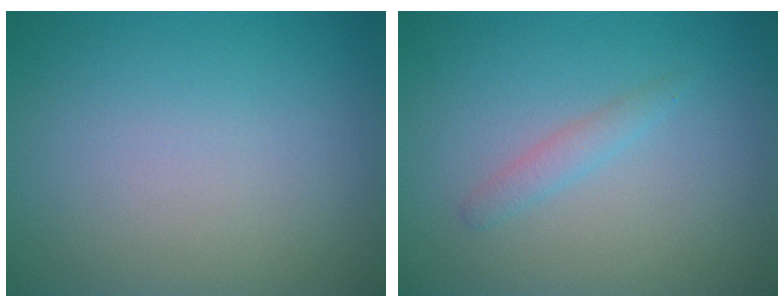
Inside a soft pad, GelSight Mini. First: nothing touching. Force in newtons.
{"total": 1.2, "press": 1.2, "slide": 0.0}